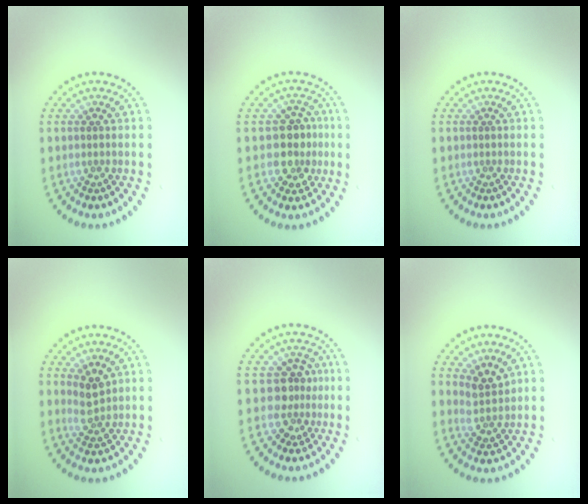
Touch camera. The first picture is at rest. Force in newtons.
{"total": 3.3, "press": 3.1, "slide": 1.2}
{"total": 0.0}
{"total": 2.4, "press": 2.1, "slide": 1.0}
{"total": 2.7, "press": 2.2, "slide": 1.7}
{"total": 2.5, "press": 1.9, "slide": 1.6}